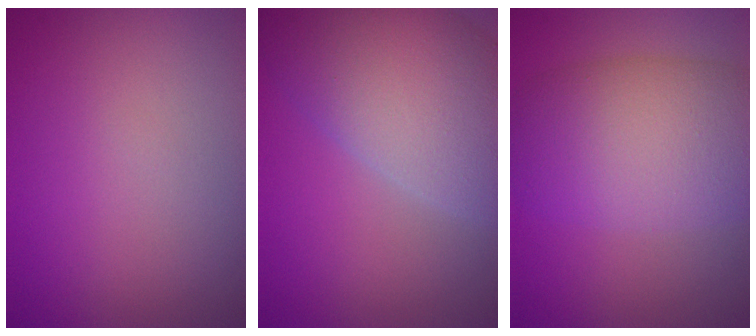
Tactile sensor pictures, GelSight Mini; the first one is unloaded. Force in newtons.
{"total": 10.8, "press": 10.8, "slide": 0.6}
{"total": 8.8, "press": 8.8, "slide": 0.5}